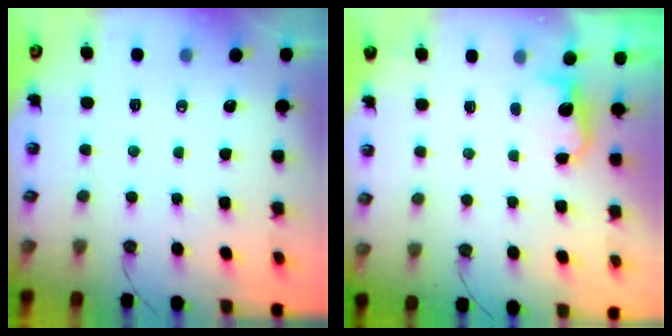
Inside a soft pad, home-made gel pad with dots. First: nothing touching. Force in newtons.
{"total": 2.7, "press": 2.6, "slide": 0.8}